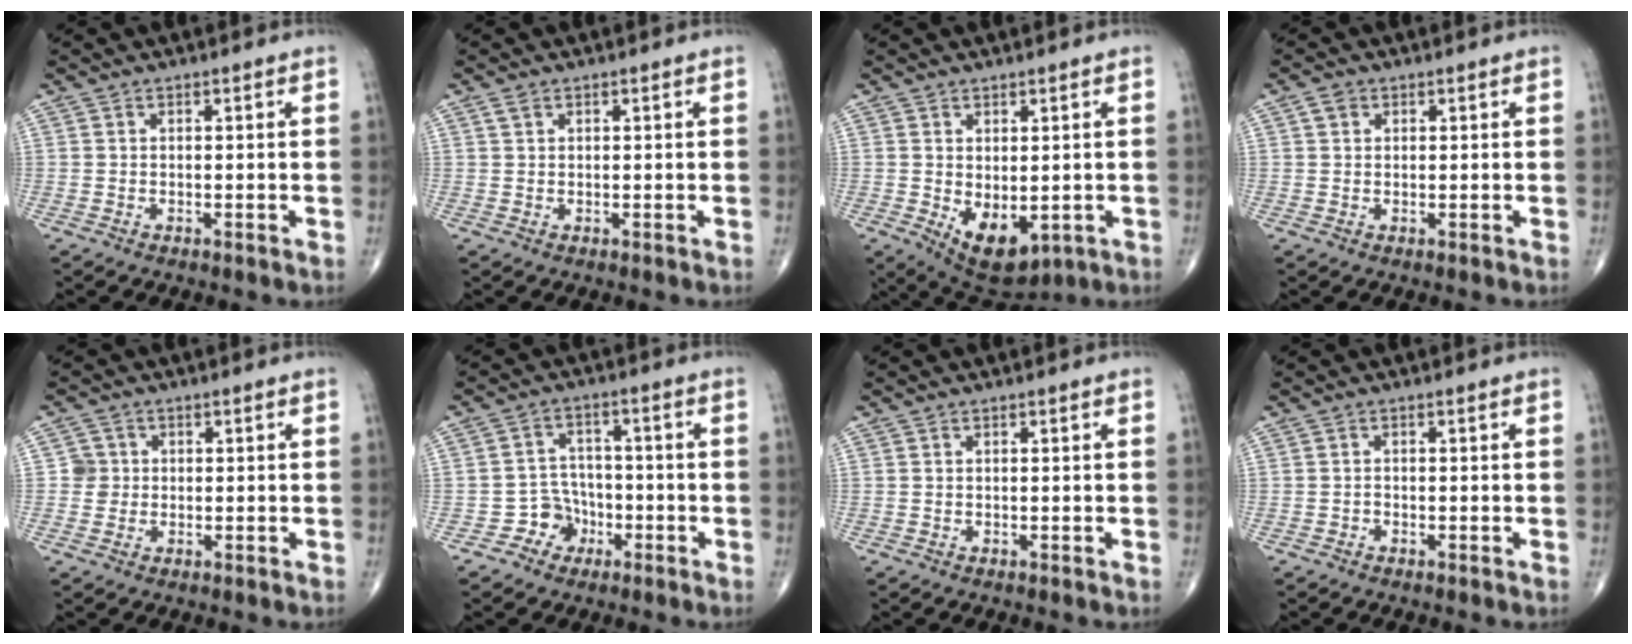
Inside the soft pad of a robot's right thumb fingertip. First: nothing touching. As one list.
[{"total": 1.2, "force": [0.7, 0.8, 0.6], "torque": [-0.010, 0.005, 0.012]}, {"total": 8.8, "force": [-1.8, 4.9, 7.1], "torque": [-0.093, -0.009, -0.004]}, {"total": 2.0, "force": [0.8, 1.6, 0.9], "torque": [-0.009, 0.002, 0.010]}, {"total": 2.8, "force": [0.2, 2.8, 0.1], "torque": [0.022, 0.007, -0.002]}, {"total": 5.2, "force": [-2.6, 4.5, 0.7], "torque": [0.026, 0.026, -0.047]}, {"total": 0.0}, {"total": 0.6, "force": [-0.4, 0.4, 0.1], "torque": [0.001, 0.001, -0.011]}]